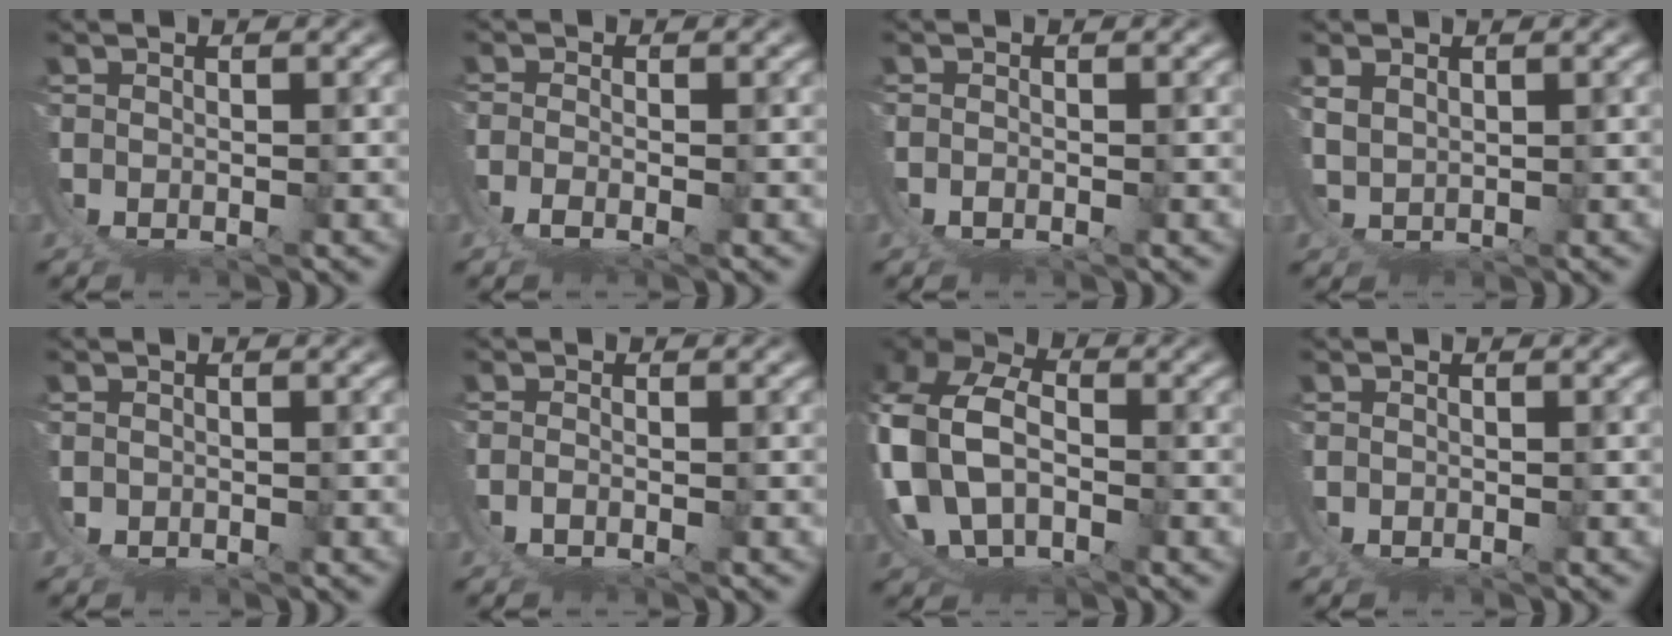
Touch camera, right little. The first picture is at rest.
{"total": 2.2, "force": [0.2, 1.1, 1.8], "torque": [-0.052, -0.014, 0.011]}
{"total": 0.9, "force": [0.2, 0.7, 0.5], "torque": [-0.014, 0.000, 0.003]}
{"total": 2.6, "force": [2.4, -0.9, -0.4], "torque": [0.001, 0.003, 0.047]}
{"total": 0.8, "force": [0.5, 0.5, -0.4], "torque": [-0.002, 0.001, 0.008]}
{"total": 1.5, "force": [0.2, 1.0, 1.1], "torque": [-0.029, -0.004, 0.005]}
{"total": 13.7, "force": [2.8, 11.2, 7.4], "torque": [-0.205, -0.026, 0.040]}
{"total": 0.6, "force": [0.2, 0.5, 0.0], "torque": [-0.001, 0.002, 0.002]}